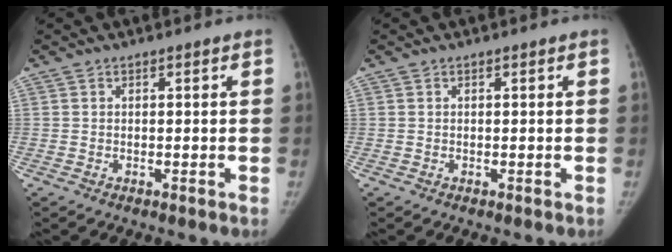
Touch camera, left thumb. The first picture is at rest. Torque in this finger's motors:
{"motor_torque": [0.25, -0.07, 0.21, 0.12, 0.08]}